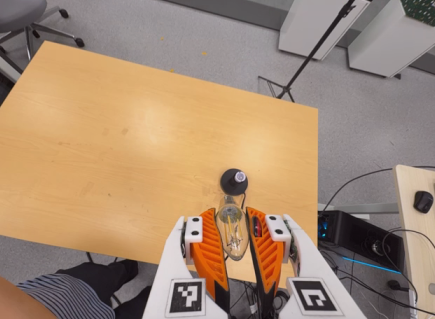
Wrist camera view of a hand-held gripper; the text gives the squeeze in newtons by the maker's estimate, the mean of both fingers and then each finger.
{"total": 21.2, "left": 25.0, "right": 17.3}